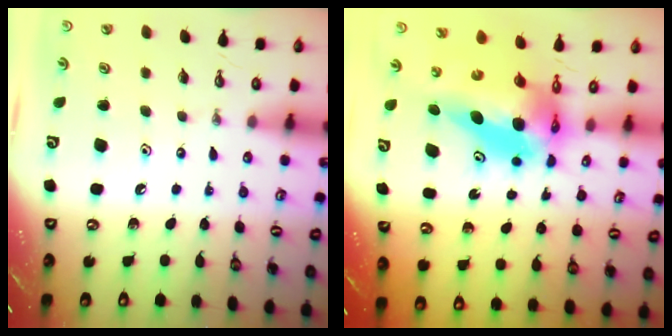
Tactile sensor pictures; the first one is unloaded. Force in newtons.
{"total": 8.5, "press": 8.5, "slide": 0.9}